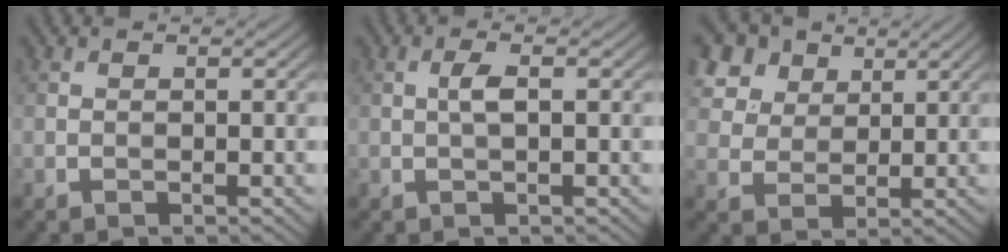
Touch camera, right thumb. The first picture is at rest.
{"total": 2.1, "force": [0.1, 0.4, 2.0], "torque": [-0.042, 0.007, 0.001]}
{"total": 9.0, "force": [5.2, 6.0, 4.0], "torque": [-0.152, 0.010, 0.104]}